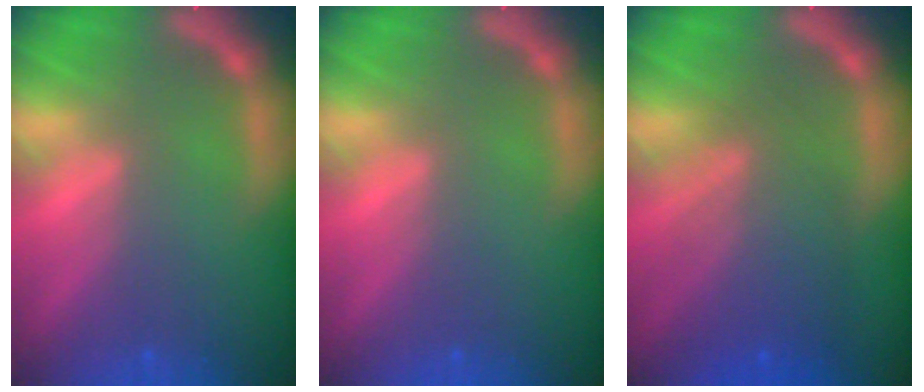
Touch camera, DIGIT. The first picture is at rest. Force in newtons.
{"total": 0.0}
{"total": 7.1}